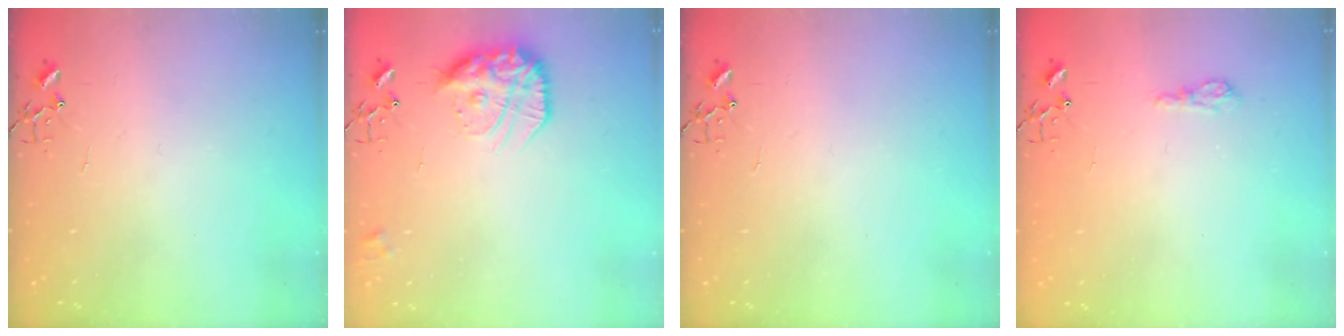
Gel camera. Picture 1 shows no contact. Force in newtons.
{"total": 16.5, "press": 16.4, "slide": 1.3}
{"total": 0.0}
{"total": 6.5, "press": 6.5, "slide": 0.7}